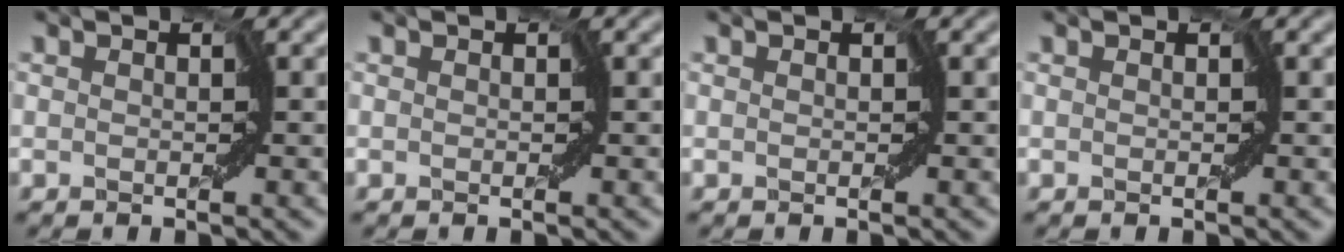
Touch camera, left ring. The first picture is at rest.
{"total": 0.0}
{"total": 0.0}
{"total": 0.0}